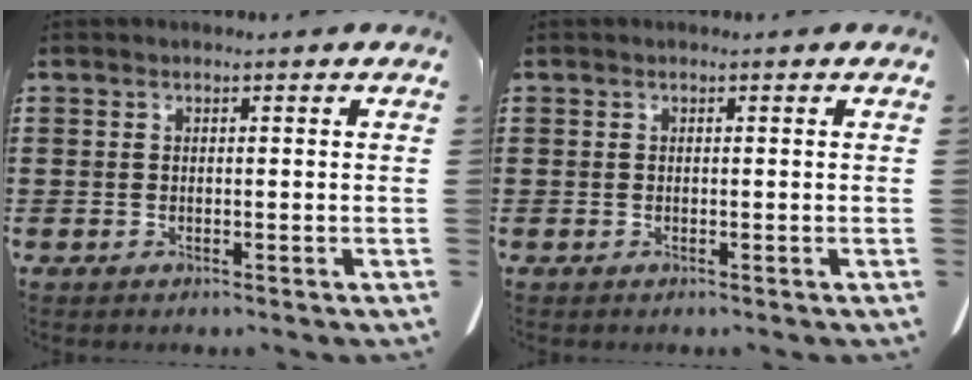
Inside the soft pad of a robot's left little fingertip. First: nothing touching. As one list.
[{"total": 0.0}]